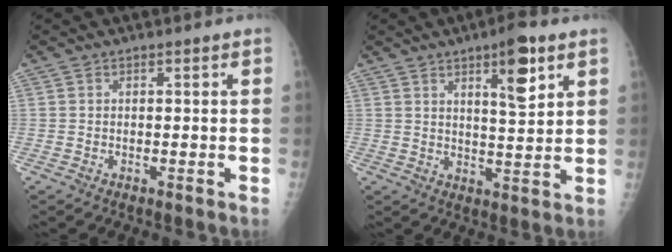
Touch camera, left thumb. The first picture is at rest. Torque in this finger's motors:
{"motor_torque": [0.18, 0.29, -0.06, -0.16, 0.07]}